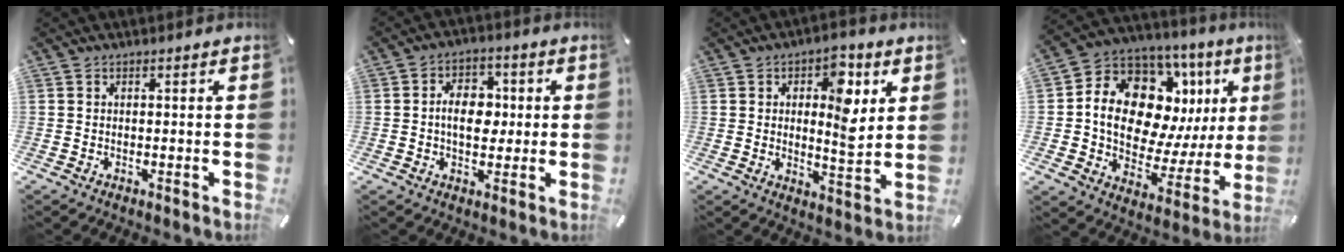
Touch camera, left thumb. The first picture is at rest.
{"total": 8.5, "force": [-0.1, 5.9, 6.1], "torque": [-0.090, 0.002, -0.007]}
{"total": 10.2, "force": [3.3, 5.3, 8.1], "torque": [-0.098, -0.018, 0.049]}
{"total": 16.3, "force": [5.5, 11.2, 10.5], "torque": [-0.171, -0.049, 0.095]}